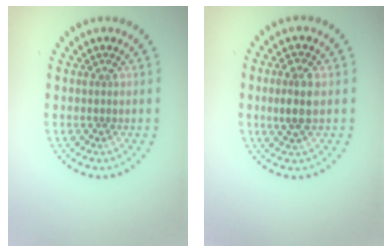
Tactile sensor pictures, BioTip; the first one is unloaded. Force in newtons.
{"total": 2.9, "press": 2.8, "slide": 0.5}